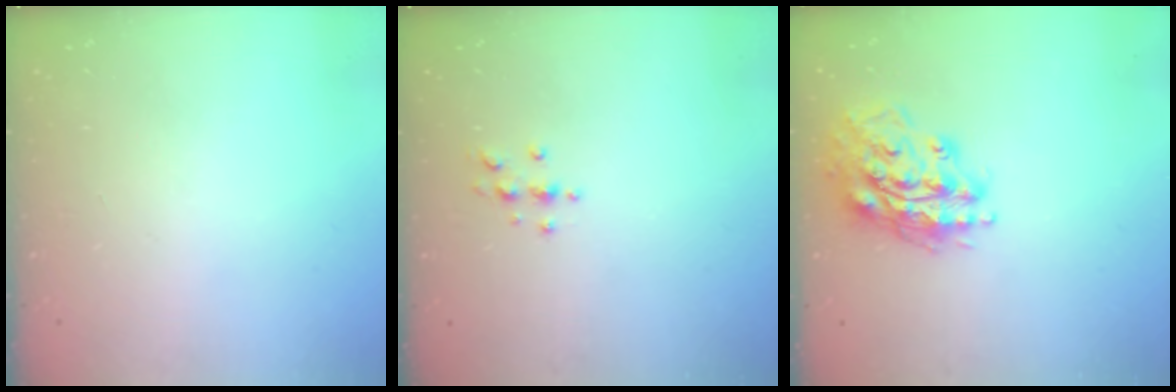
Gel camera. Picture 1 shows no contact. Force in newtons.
{"total": 3.3, "press": 3.3, "slide": 0.4}
{"total": 18.0, "press": 17.8, "slide": 2.5}